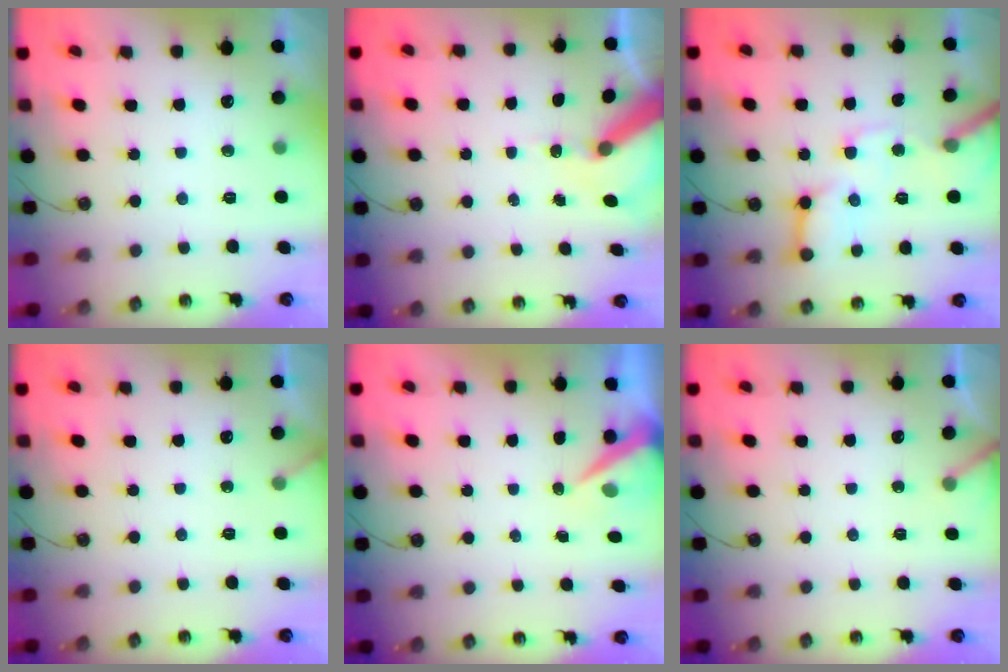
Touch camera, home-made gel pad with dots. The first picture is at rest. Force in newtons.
{"total": 9.1, "press": 9.0, "slide": 1.4}
{"total": 13.8, "press": 13.7, "slide": 1.3}
{"total": 1.7, "press": 1.7, "slide": 0.1}
{"total": 7.2, "press": 7.2, "slide": 0.2}
{"total": 2.8, "press": 2.8, "slide": 0.2}